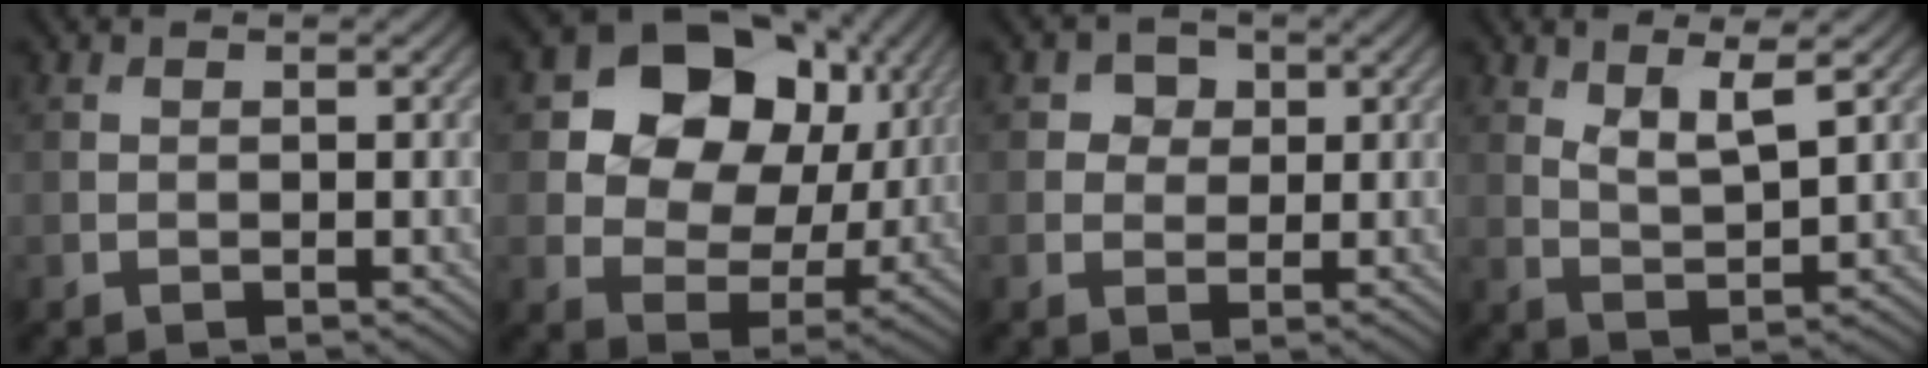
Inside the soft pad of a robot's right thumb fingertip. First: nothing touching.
{"total": 14.2, "force": [4.9, 10.8, 7.9], "torque": [-0.159, 0.016, 0.085]}
{"total": 2.7, "force": [0.8, 2.3, 1.0], "torque": [-0.014, -0.003, 0.008]}
{"total": 4.7, "force": [2.7, 1.0, 3.7], "torque": [-0.079, -0.007, 0.054]}